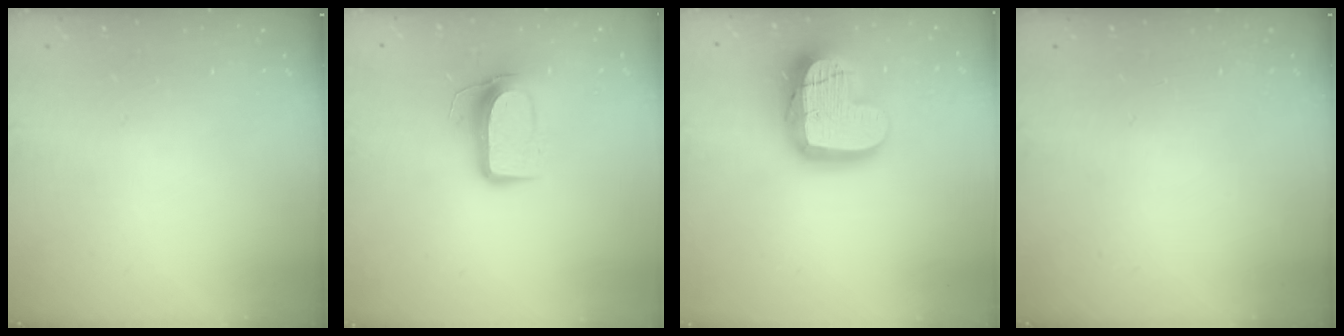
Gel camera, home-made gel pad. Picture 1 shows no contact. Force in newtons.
{"total": 9.7, "press": 9.7, "slide": 0.8}
{"total": 19.8, "press": 19.8, "slide": 1.5}
{"total": 0.0}